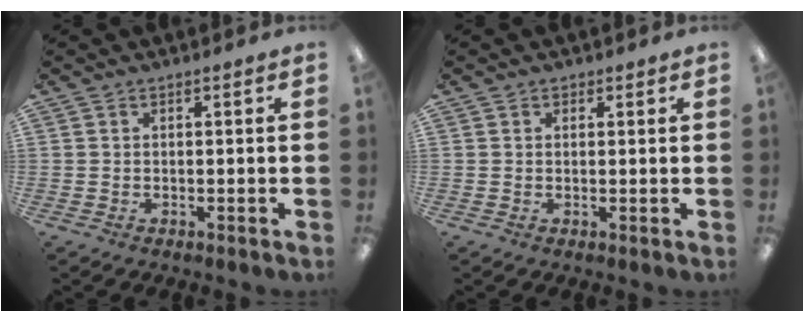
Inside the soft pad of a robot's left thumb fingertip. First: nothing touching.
{"total": 1.1, "force": [0.7, 0.9, 0.1], "torque": [0.006, 0.001, 0.011]}